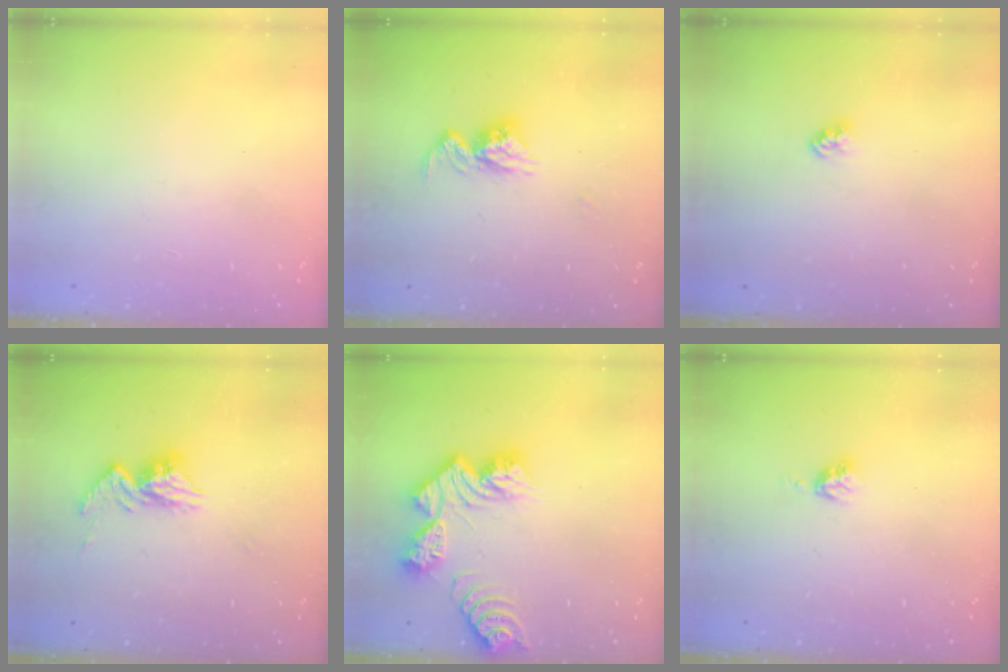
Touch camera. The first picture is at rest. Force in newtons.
{"total": 10.0, "press": 10.0, "slide": 0.8}
{"total": 2.3, "press": 2.3, "slide": 0.1}
{"total": 11.5, "press": 11.4, "slide": 0.8}
{"total": 13.0, "press": 13.0, "slide": 1.1}
{"total": 3.4, "press": 3.4, "slide": 0.4}